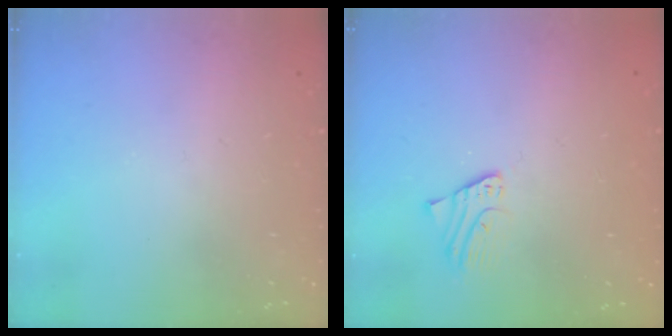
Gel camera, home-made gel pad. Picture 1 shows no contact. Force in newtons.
{"total": 1.9, "press": 1.9, "slide": 0.1}